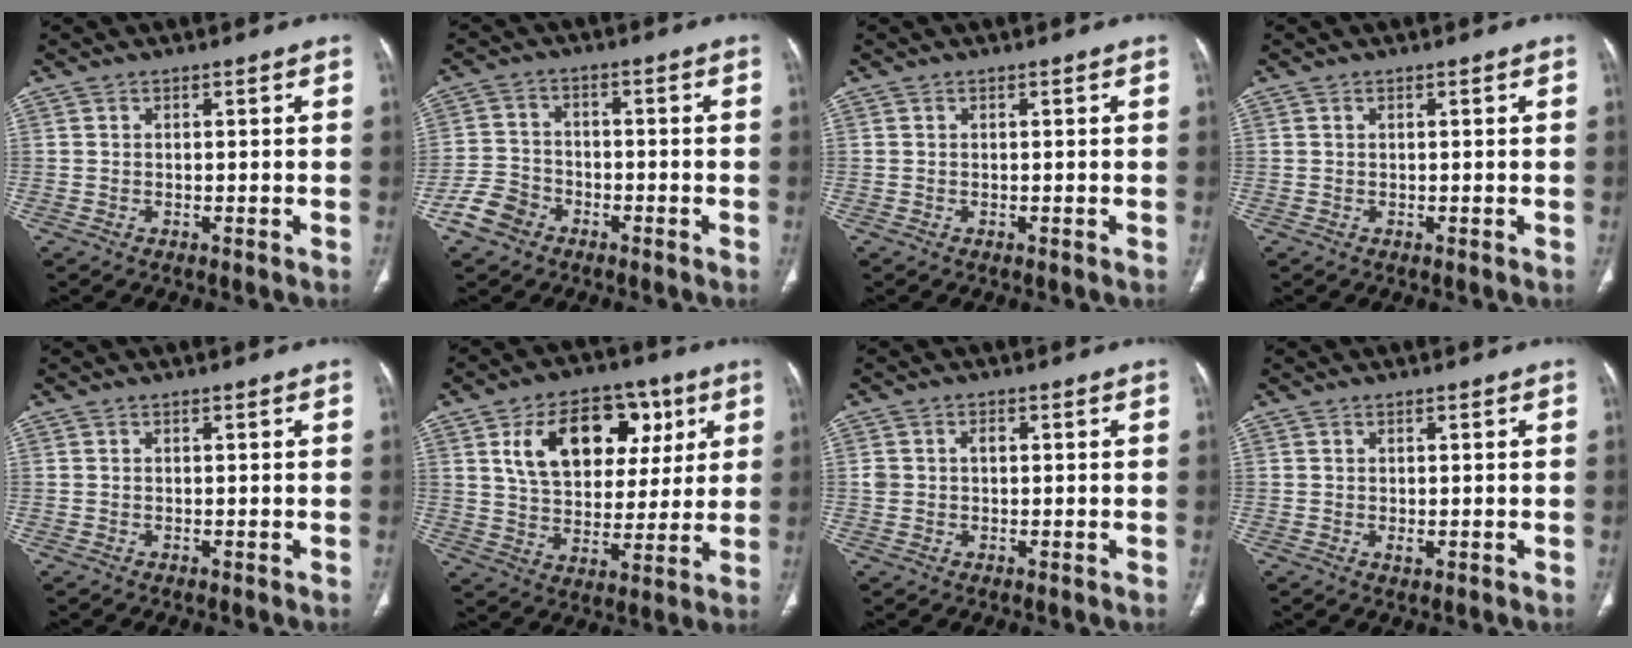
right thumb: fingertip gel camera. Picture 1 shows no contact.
{"total": 6.3, "force": [-3.6, 4.6, 2.0], "torque": [-0.031, 0.024, -0.070]}
{"total": 0.0}
{"total": 0.0}
{"total": 0.0}
{"total": 18.8, "force": [6.8, 12.3, 12.5], "torque": [-0.156, -0.006, 0.115]}
{"total": 3.4, "force": [0.7, 2.4, 2.4], "torque": [-0.046, 0.010, 0.017]}
{"total": 1.2, "force": [0.0, 0.7, 1.0], "torque": [-0.015, -0.004, 0.004]}